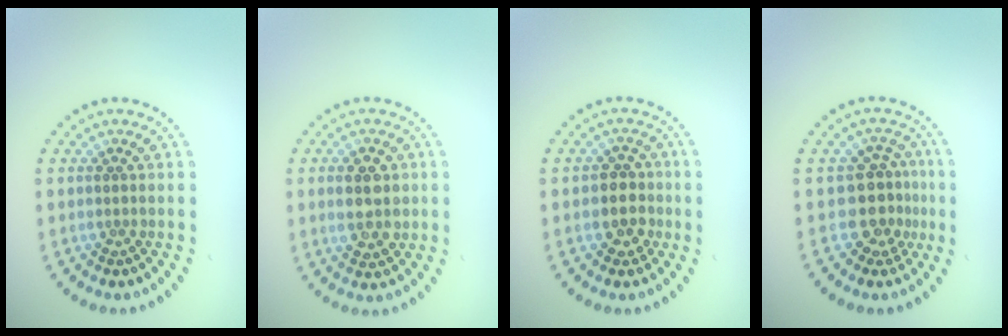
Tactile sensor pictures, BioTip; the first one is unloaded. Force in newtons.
{"total": 3.4, "press": 3.4, "slide": 0.5}
{"total": 2.7, "press": 2.5, "slide": 1.2}
{"total": 3.3, "press": 2.4, "slide": 2.2}